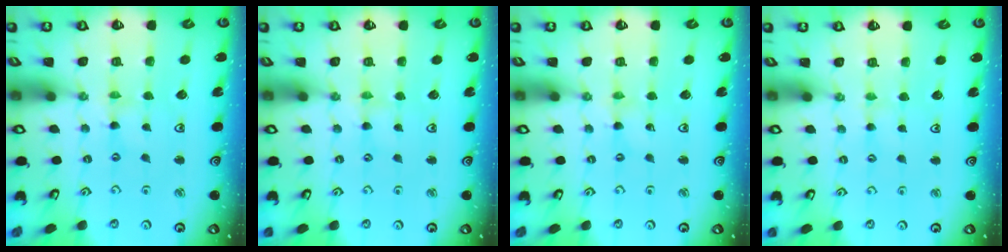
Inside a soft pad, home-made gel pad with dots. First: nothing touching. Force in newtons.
{"total": 0.8, "press": 0.8, "slide": 0.2}
{"total": 0.0}
{"total": 1.9, "press": 1.9, "slide": 0.3}